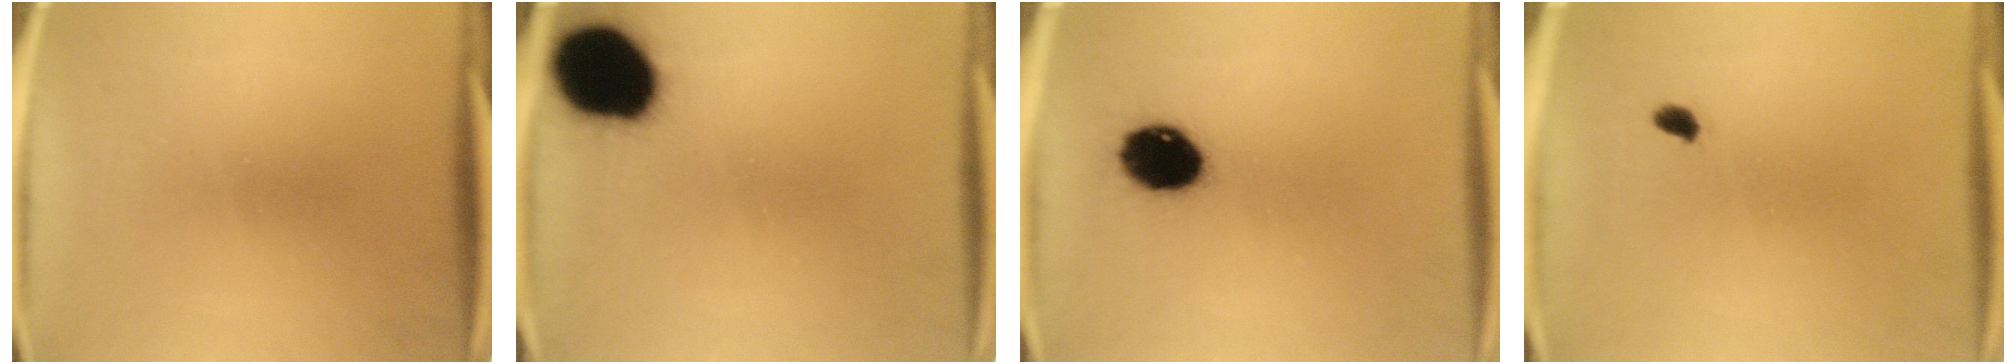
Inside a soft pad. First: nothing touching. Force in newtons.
{"total": 18.5}
{"total": 11.2}
{"total": 1.4}